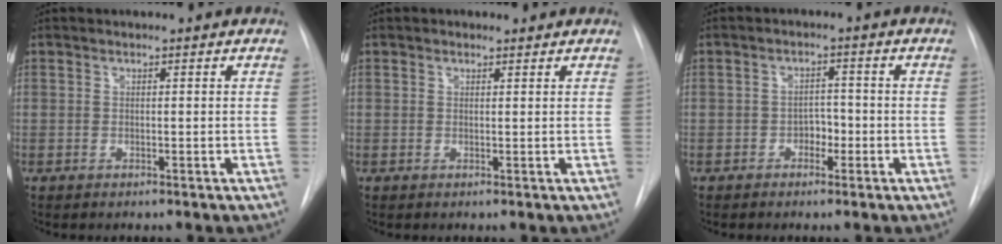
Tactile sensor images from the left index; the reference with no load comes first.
{"total": 0.8, "force": [0.6, 0.5, 0.0], "torque": [0.000, 0.001, 0.004]}
{"total": 2.6, "force": [-1.2, 1.7, 1.5], "torque": [-0.015, 0.007, -0.021]}